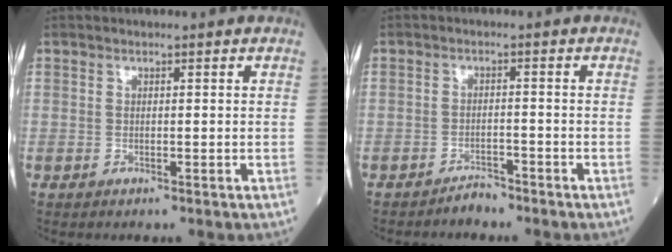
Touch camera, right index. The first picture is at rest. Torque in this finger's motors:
{"motor_torque": [0.22, -0.23, 0.11, 0.02]}